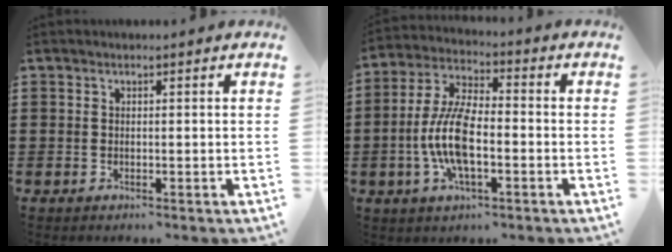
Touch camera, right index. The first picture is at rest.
{"total": 9.6, "force": [-2.1, 3.8, 8.5], "torque": [-0.202, -0.010, -0.047]}